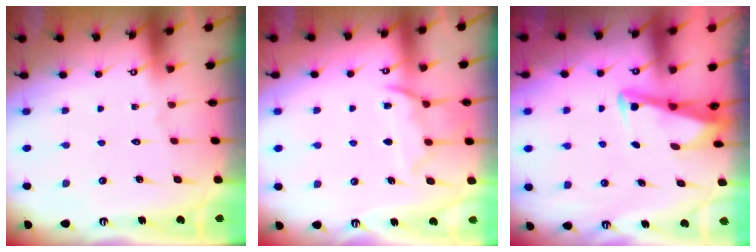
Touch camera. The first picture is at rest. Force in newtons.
{"total": 11.5, "press": 11.5, "slide": 1.2}
{"total": 3.5, "press": 3.5, "slide": 0.4}